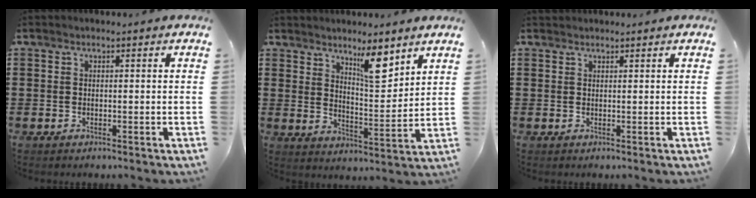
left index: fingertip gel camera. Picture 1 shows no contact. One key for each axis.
{"total": 7.8, "fx": 6.1, "fy": 1.9, "fz": 4.6, "tx": -0.072, "ty": -0.028, "tz": 0.102}
{"total": 0.9, "fx": 0.9, "fy": 0.2, "fz": 0.0, "tx": -0.002, "ty": 0.000, "tz": 0.017}